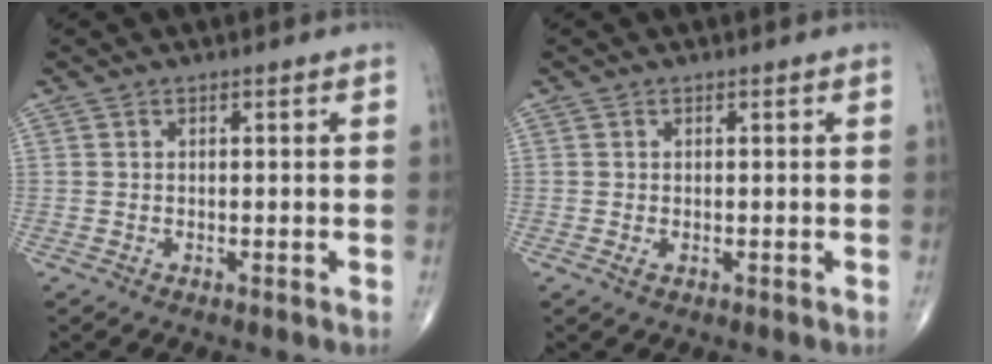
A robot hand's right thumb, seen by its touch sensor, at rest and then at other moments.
{"total": 0.7, "force": [-0.1, 0.4, 0.6], "torque": [-0.012, 0.004, -0.001]}